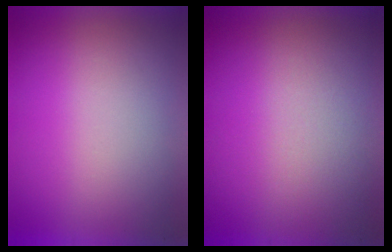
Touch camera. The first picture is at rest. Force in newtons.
{"total": 2.6}